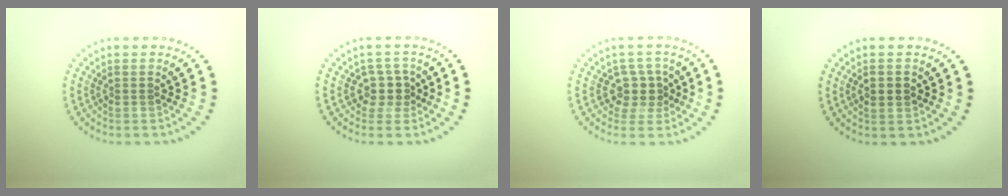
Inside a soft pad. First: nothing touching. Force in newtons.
{"total": 2.3, "press": 1.9, "slide": 1.3}
{"total": 2.5, "press": 2.0, "slide": 1.6}
{"total": 2.2, "press": 2.2, "slide": 0.2}